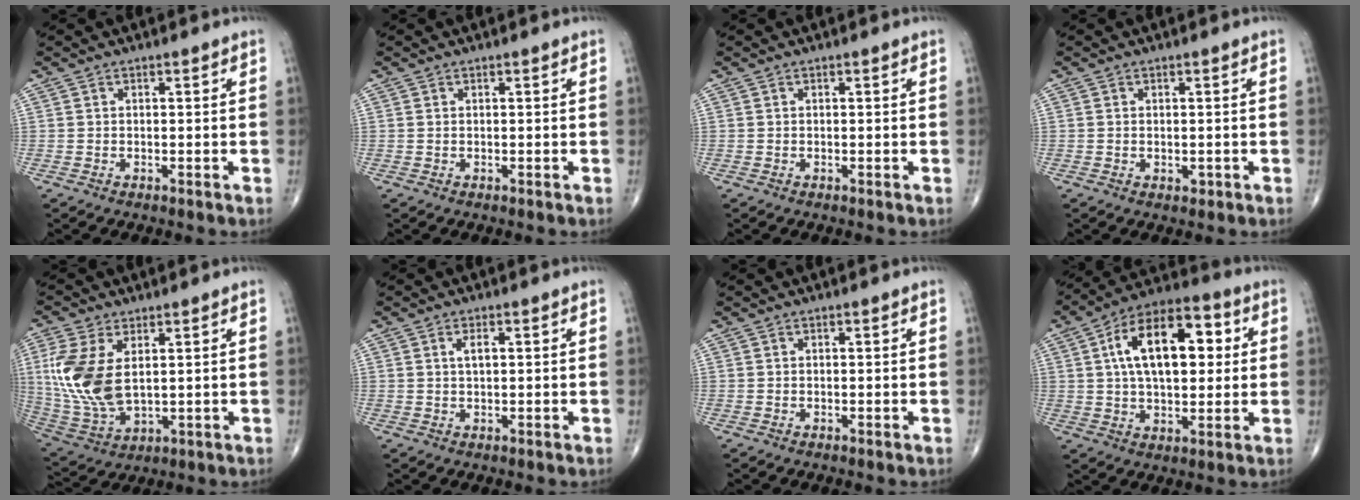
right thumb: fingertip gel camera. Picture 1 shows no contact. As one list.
[{"total": 0.0}, {"total": 0.0}, {"total": 1.0, "force": [-0.2, 0.8, 0.7], "torque": [-0.008, -0.001, 0.001]}, {"total": 14.1, "force": [2.6, 7.7, 11.5], "torque": [-0.257, -0.012, 0.066]}, {"total": 2.1, "force": [0.6, 0.9, 1.8], "torque": [-0.033, 0.000, 0.012]}, {"total": 0.0}, {"total": 18.5, "force": [3.9, 9.8, 15.2], "torque": [-0.222, 0.018, 0.057]}]